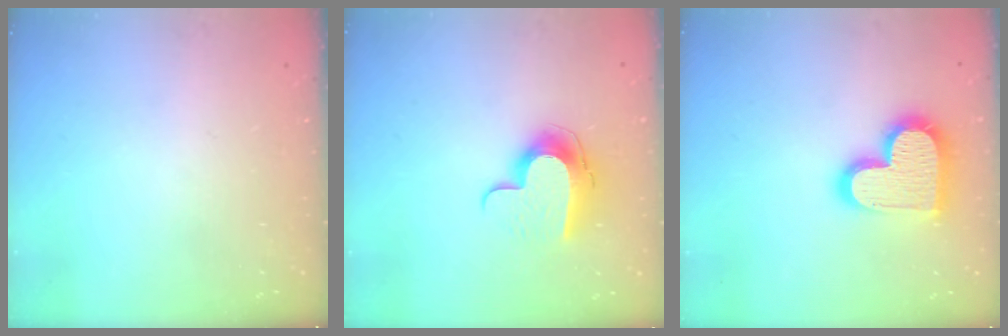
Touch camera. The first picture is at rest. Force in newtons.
{"total": 10.7, "press": 10.7, "slide": 0.8}
{"total": 18.7, "press": 18.6, "slide": 1.4}